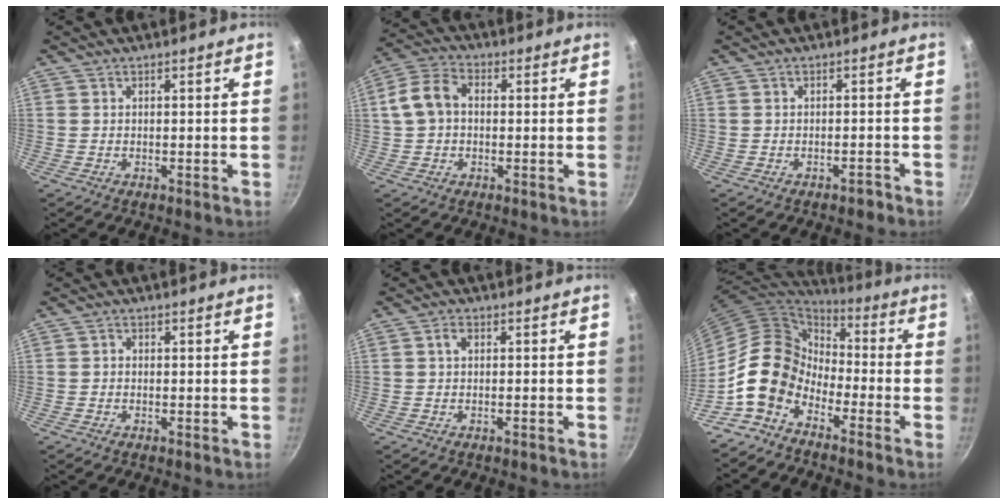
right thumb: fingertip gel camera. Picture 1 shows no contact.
{"total": 7.8, "force": [0.5, 5.5, 5.5], "torque": [-0.101, 0.025, 0.000]}
{"total": 1.4, "force": [-1.2, 0.3, 0.5], "torque": [-0.003, 0.016, -0.009]}
{"total": 0.6, "force": [-0.1, 0.5, 0.3], "torque": [-0.004, 0.005, -0.002]}
{"total": 1.3, "force": [0.0, 0.7, 1.1], "torque": [-0.026, 0.007, -0.004]}
{"total": 11.6, "force": [-6.1, 8.0, 5.7], "torque": [-0.064, 0.059, -0.130]}